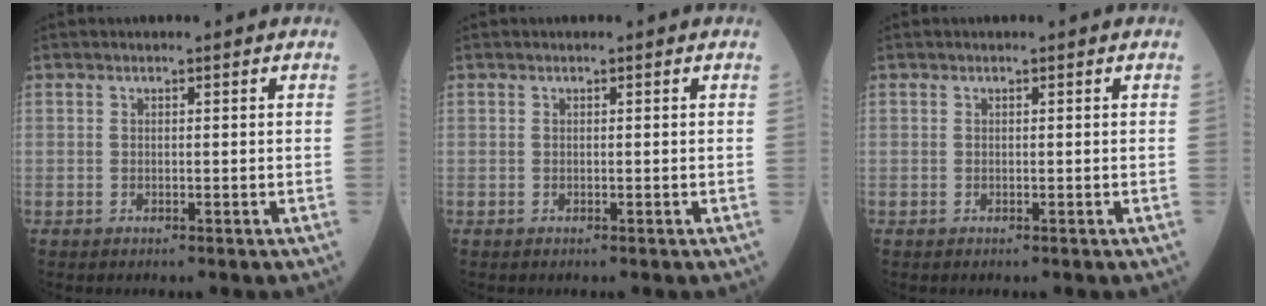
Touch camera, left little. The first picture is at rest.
{"total": 0.0}
{"total": 0.0}